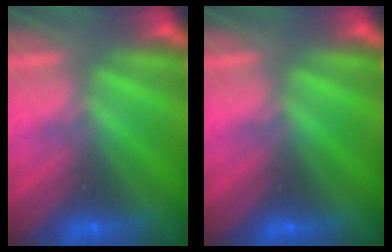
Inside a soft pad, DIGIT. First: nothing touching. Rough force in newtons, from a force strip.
{"total": 0.0}